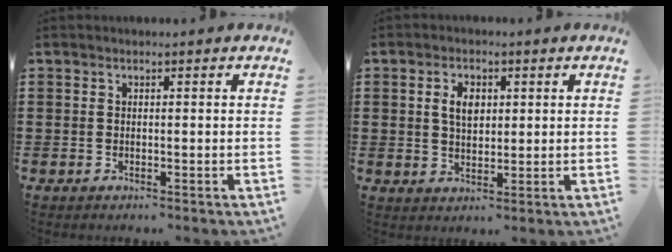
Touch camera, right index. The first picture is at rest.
{"total": 3.9, "force": [0.9, 2.3, 3.0], "torque": [-0.058, 0.008, 0.013]}